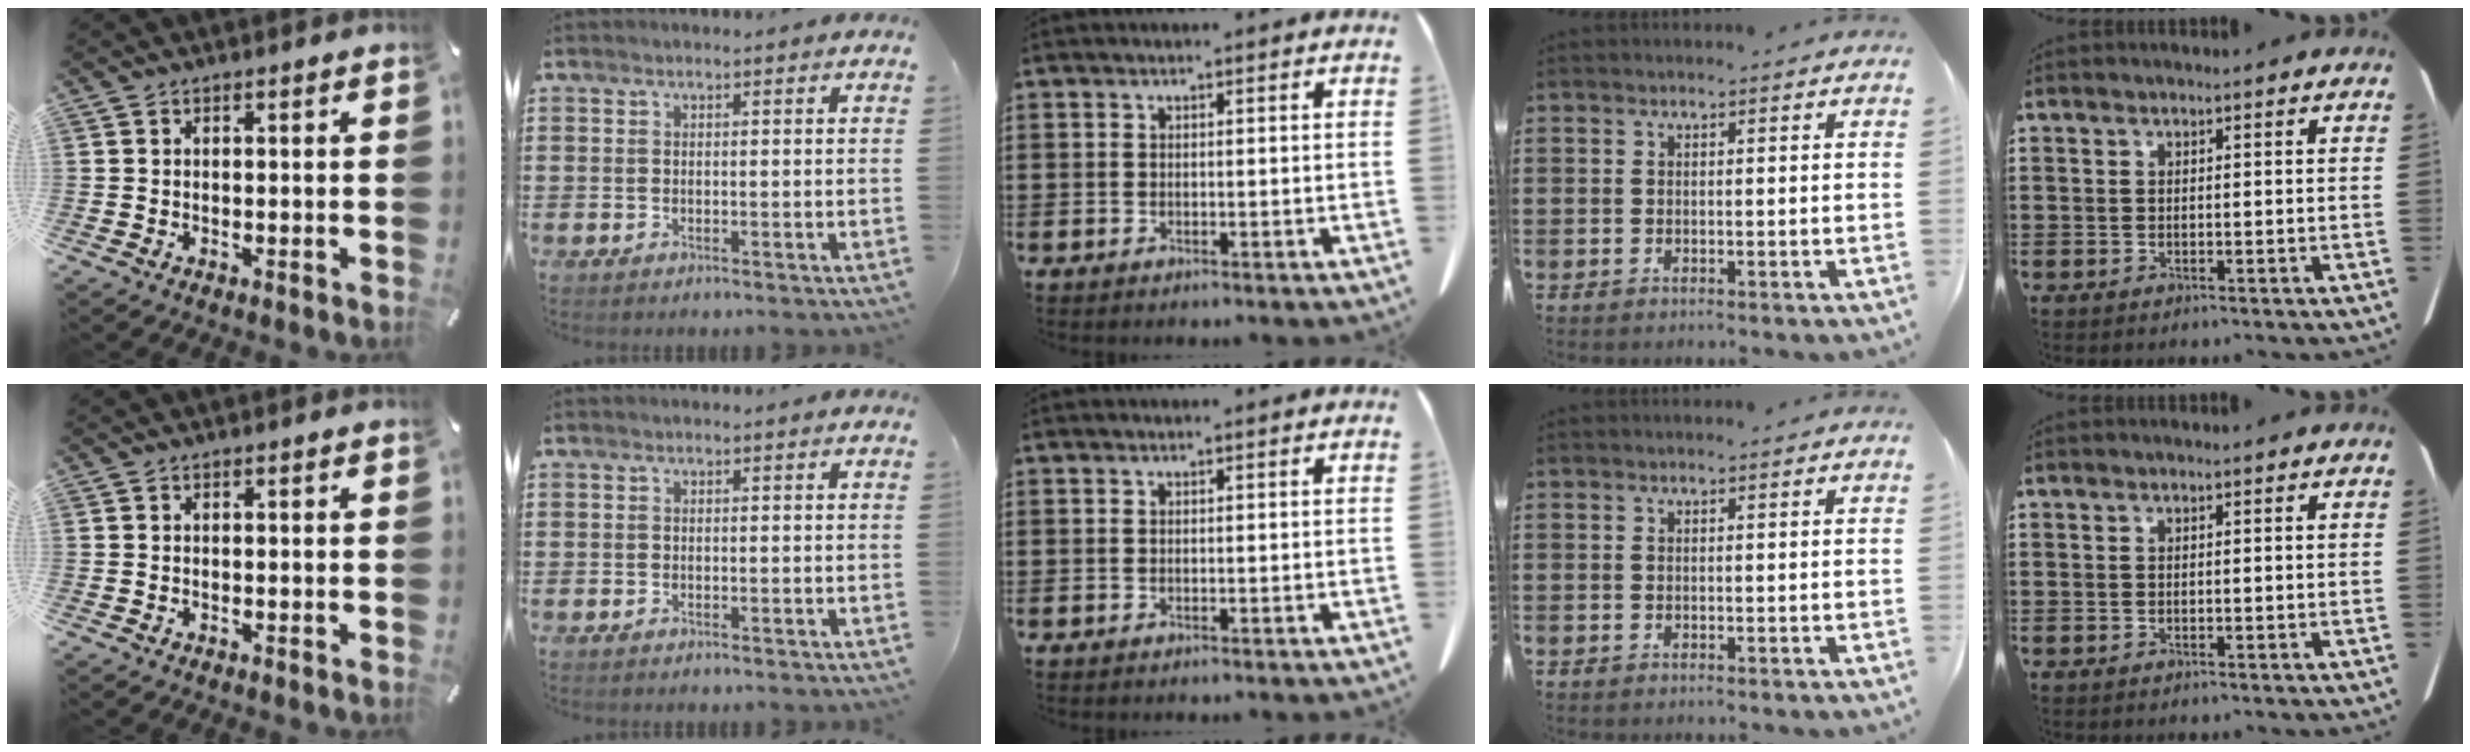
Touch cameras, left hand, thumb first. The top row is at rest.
{}